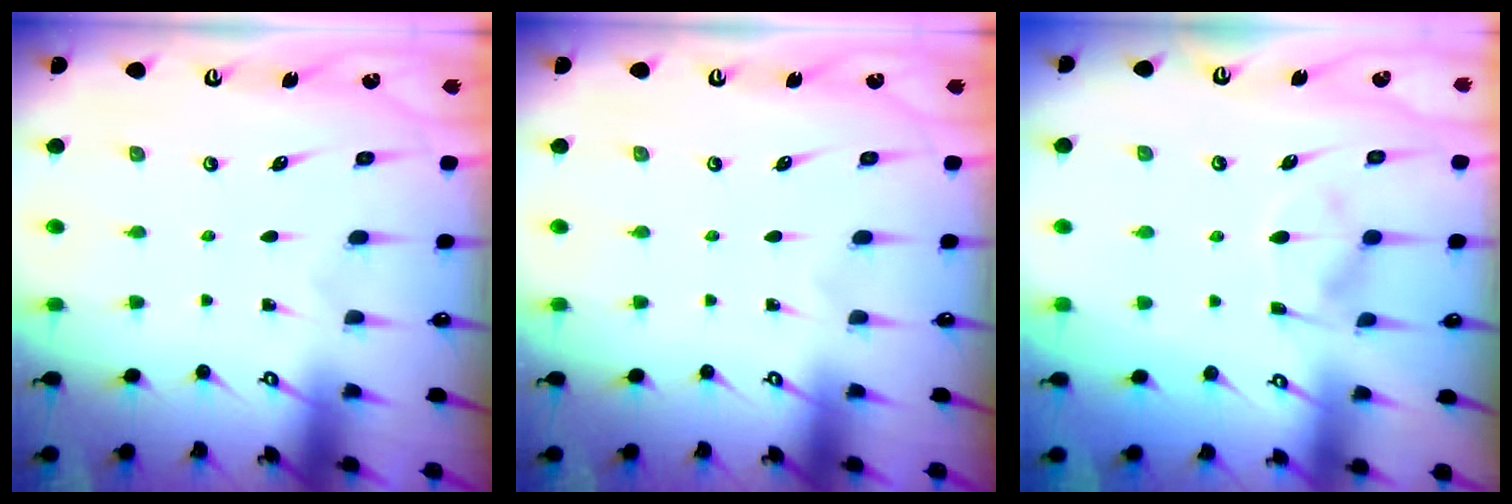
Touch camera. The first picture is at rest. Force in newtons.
{"total": 0.0}
{"total": 1.9, "press": 1.4, "slide": 1.2}